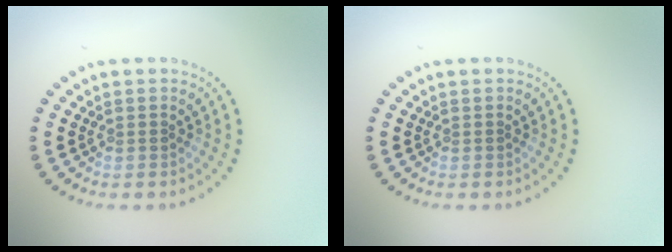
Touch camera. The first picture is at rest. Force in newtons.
{"total": 0.0}